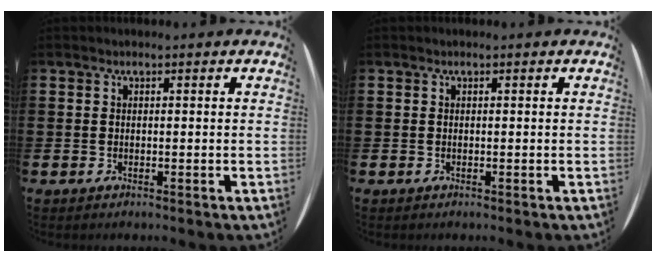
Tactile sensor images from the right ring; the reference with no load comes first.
{"total": 0.0}